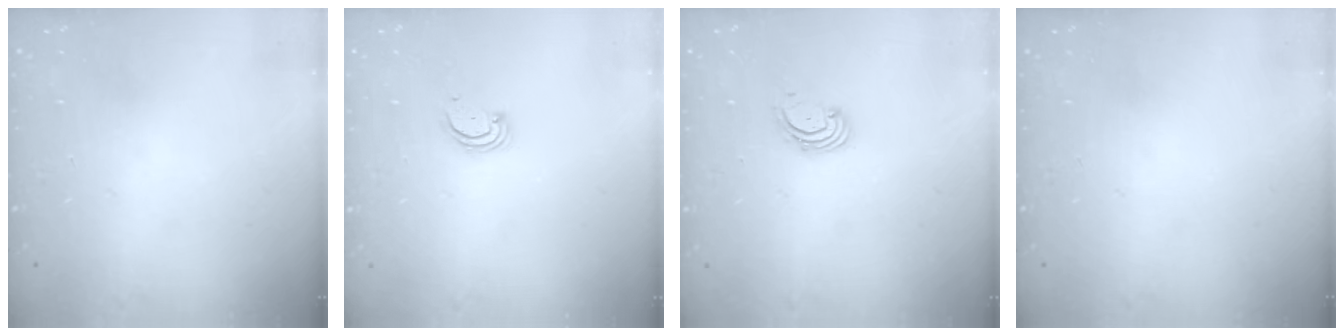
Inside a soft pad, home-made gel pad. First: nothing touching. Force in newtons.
{"total": 2.5, "press": 2.5, "slide": 0.3}
{"total": 1.8, "press": 1.7, "slide": 0.6}
{"total": 0.0}